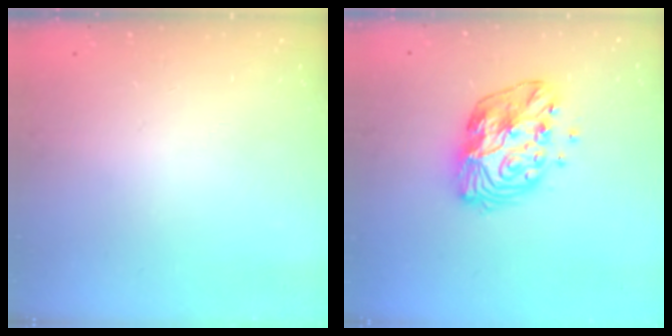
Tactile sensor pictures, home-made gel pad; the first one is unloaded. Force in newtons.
{"total": 13.5, "press": 13.5, "slide": 1.0}